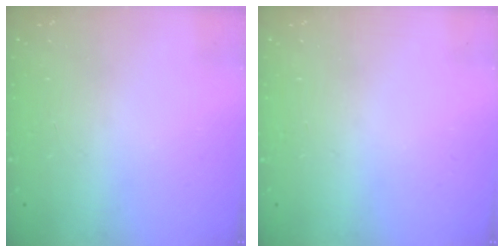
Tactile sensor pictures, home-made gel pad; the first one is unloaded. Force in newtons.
{"total": 0.0}